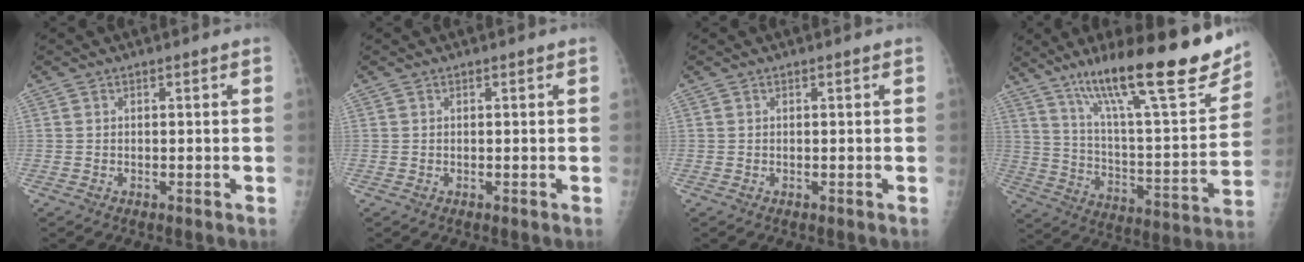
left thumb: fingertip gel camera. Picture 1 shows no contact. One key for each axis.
{"total": 0.0}
{"total": 0.0}
{"total": 27.4, "fx": 17.9, "fy": 5.8, "fz": 19.9, "tx": -0.281, "ty": -0.056, "tz": 0.289}